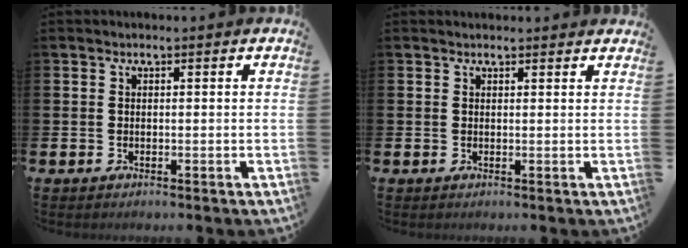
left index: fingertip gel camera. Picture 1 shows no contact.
{"total": 0.6, "force": [0.6, 0.1, 0.1], "torque": [0.006, -0.001, 0.010]}